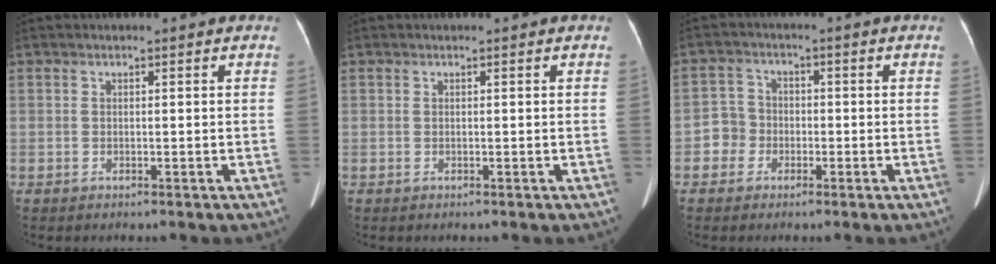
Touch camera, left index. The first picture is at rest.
{"total": 0.0}
{"total": 3.7, "force": [-1.4, 3.4, 0.5], "torque": [-0.011, 0.012, -0.032]}